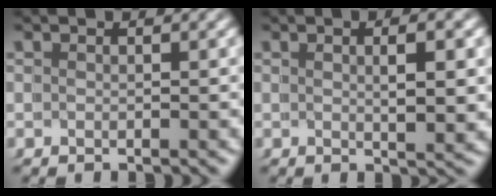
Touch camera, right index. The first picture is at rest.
{"total": 1.8, "force": [0.5, -1.2, 1.2], "torque": [-0.011, -0.004, 0.015]}